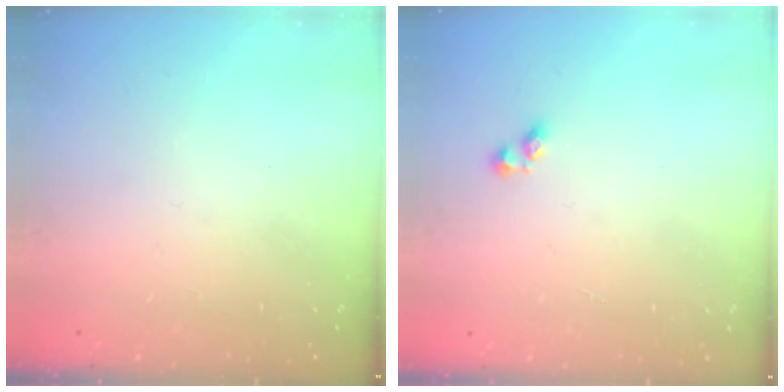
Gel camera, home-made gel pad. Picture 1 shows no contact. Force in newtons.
{"total": 2.9, "press": 2.6, "slide": 1.3}